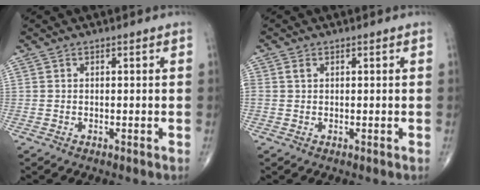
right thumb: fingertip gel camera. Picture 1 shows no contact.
{"total": 1.1, "force": [0.4, 0.7, 0.7], "torque": [-0.015, 0.004, 0.009]}